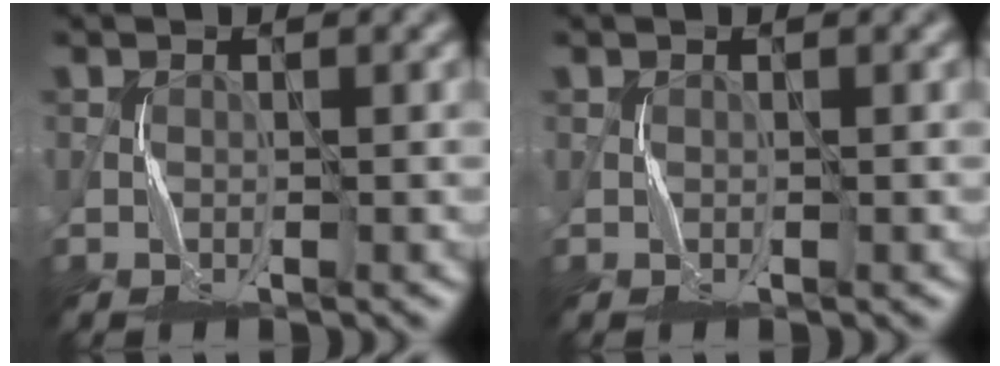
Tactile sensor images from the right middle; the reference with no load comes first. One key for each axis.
{"total": 0.0}